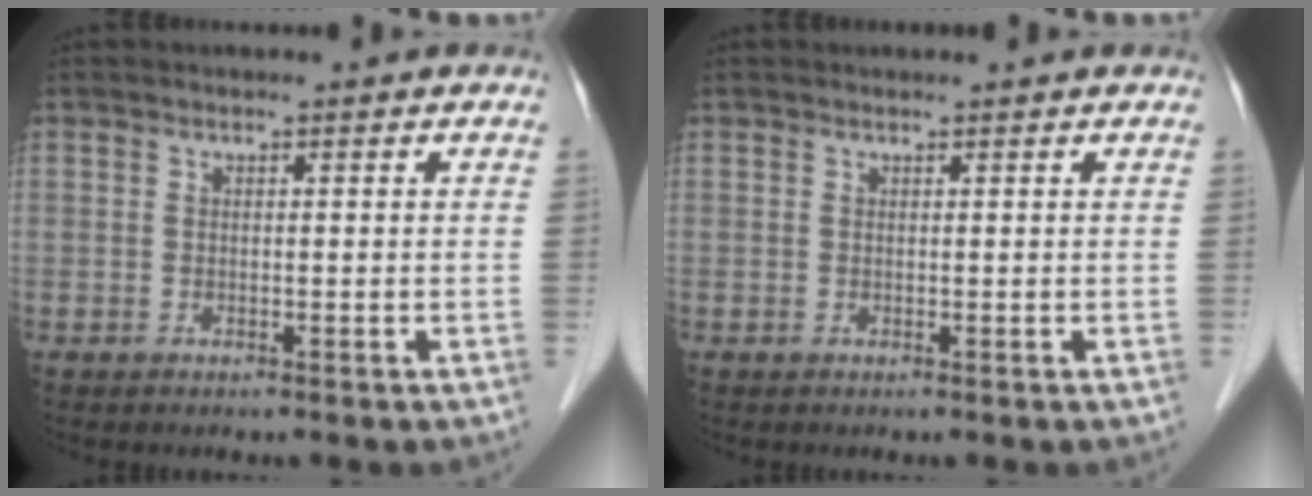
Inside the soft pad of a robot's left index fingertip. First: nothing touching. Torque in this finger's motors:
{"motor_torque": [0.18, -0.14, 0.08, -0.01]}